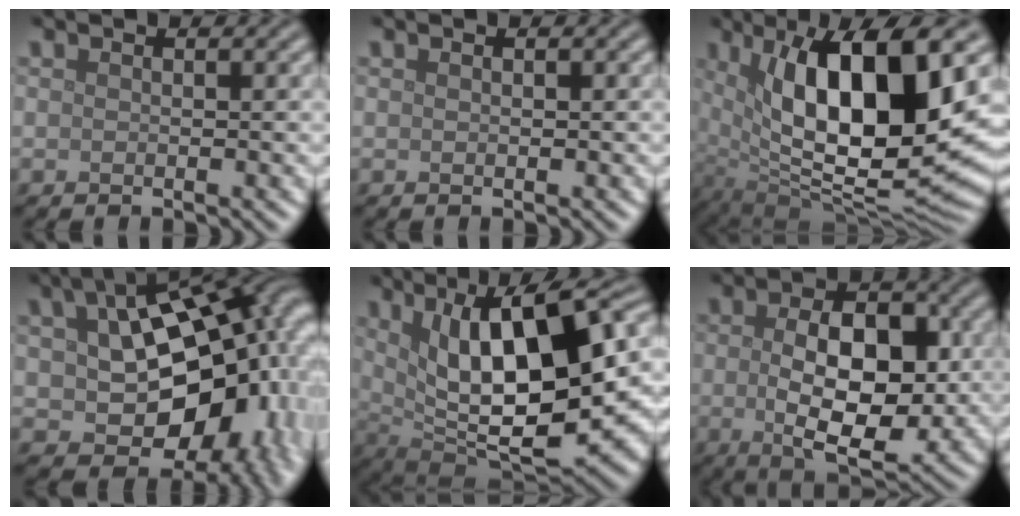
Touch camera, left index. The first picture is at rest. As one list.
[{"total": 0.0}, {"total": 14.4, "force": [3.6, 5.5, 12.8], "torque": [-0.193, -0.011, 0.066]}, {"total": 20.3, "force": [1.5, 12.9, 15.6], "torque": [-0.210, -0.020, 0.065]}, {"total": 17.5, "force": [3.6, 7.5, 15.4], "torque": [-0.213, 0.007, 0.069]}, {"total": 9.3, "force": [-0.3, 4.9, 8.0], "torque": [-0.123, -0.002, -0.007]}]